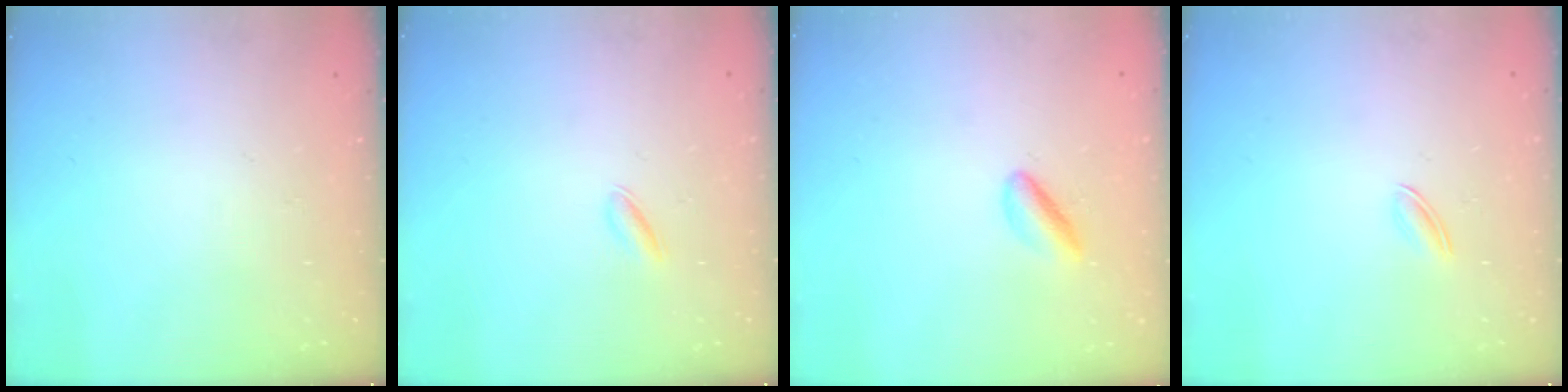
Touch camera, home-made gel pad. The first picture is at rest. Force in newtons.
{"total": 2.1, "press": 2.1, "slide": 0.6}
{"total": 2.9, "press": 2.8, "slide": 0.4}
{"total": 2.5, "press": 2.4, "slide": 0.8}